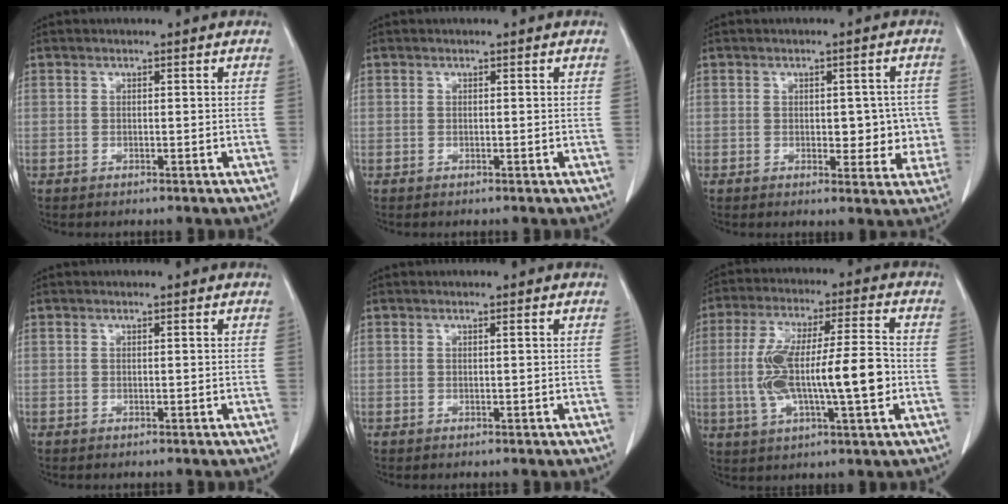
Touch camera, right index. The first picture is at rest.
{"total": 0.0}
{"total": 5.6, "force": [-0.2, 3.2, 4.6], "torque": [-0.040, 0.010, 0.004]}
{"total": 0.0}
{"total": 0.0}
{"total": 15.2, "force": [-1.7, 2.9, 14.8], "torque": [-0.279, 0.016, -0.023]}